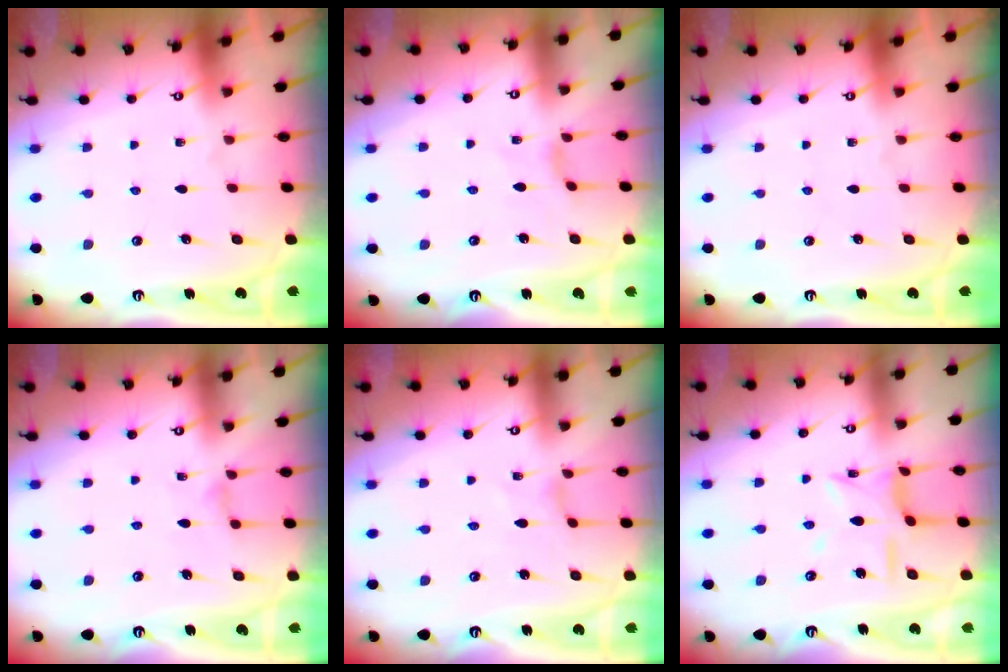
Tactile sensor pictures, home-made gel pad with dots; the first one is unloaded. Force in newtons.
{"total": 1.5, "press": 1.4, "slide": 0.4}
{"total": 0.0}
{"total": 0.9, "press": 0.8, "slide": 0.4}
{"total": 0.0}
{"total": 9.2, "press": 9.2, "slide": 0.6}